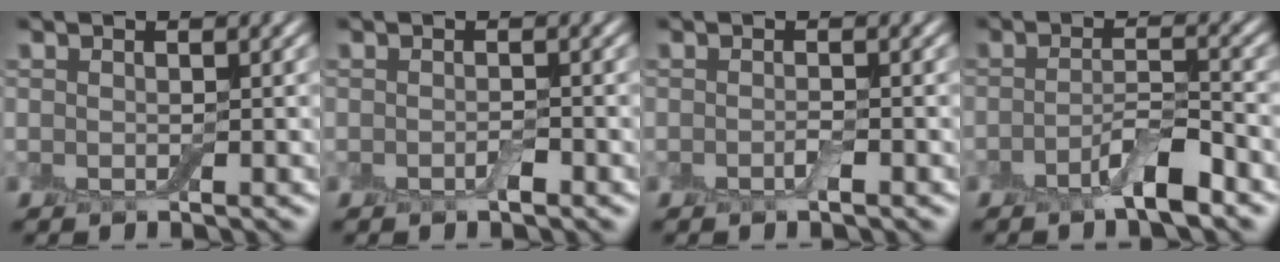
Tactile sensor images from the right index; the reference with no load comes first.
{"total": 0.8, "force": [-0.4, 0.2, 0.6], "torque": [-0.011, 0.000, -0.006]}
{"total": 0.8, "force": [-0.4, 0.2, 0.7], "torque": [-0.014, -0.001, -0.008]}
{"total": 3.5, "force": [-2.2, 0.7, 2.7], "torque": [-0.045, 0.008, -0.045]}